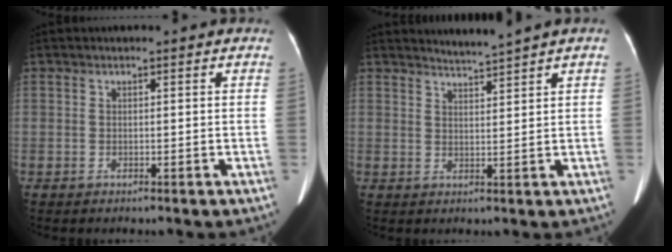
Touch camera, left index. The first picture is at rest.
{"total": 2.6, "force": [2.3, -1.3, 0.1], "torque": [-0.007, -0.012, 0.047]}